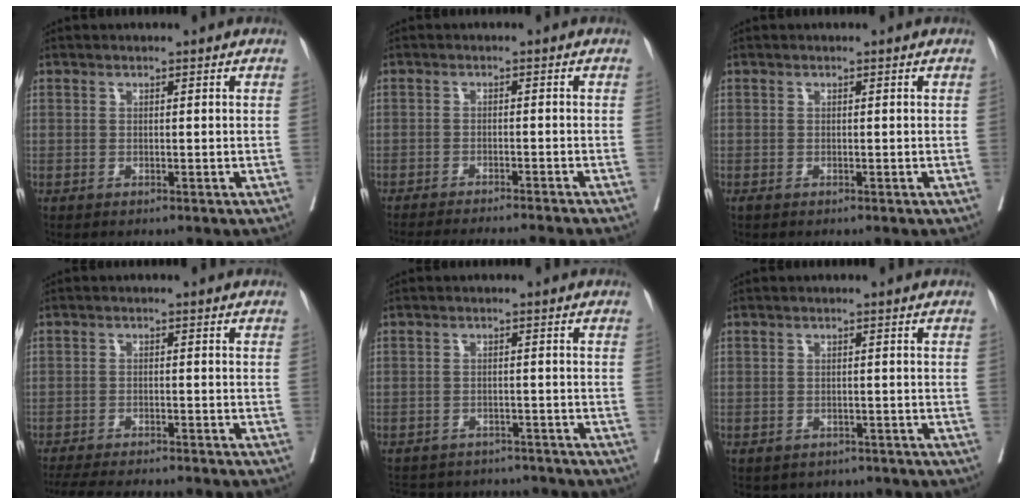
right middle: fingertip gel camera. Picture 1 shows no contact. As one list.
[{"total": 13.5, "force": [-12.4, -0.3, 5.1], "torque": [-0.059, -0.025, -0.169]}, {"total": 0.0}, {"total": 15.5, "force": [-14.0, 1.9, 6.3], "torque": [-0.113, -0.027, -0.189]}, {"total": 13.0, "force": [-12.1, 4.1, 2.6], "torque": [-0.052, 0.017, -0.149]}, {"total": 6.7, "force": [-5.8, 3.2, 0.8], "torque": [0.000, 0.007, -0.066]}]